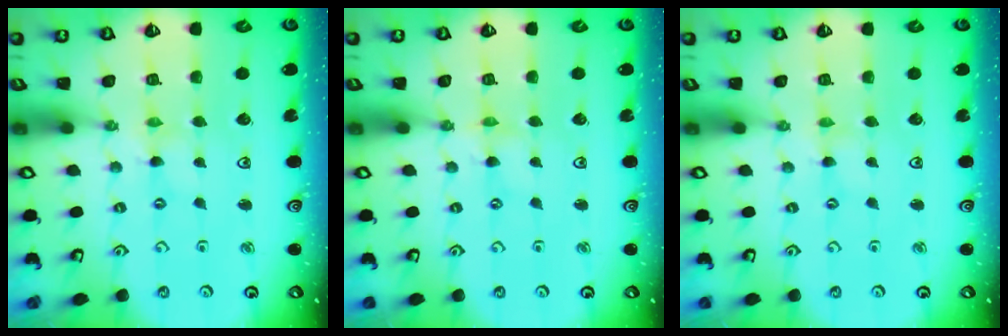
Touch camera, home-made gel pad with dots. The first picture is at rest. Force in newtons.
{"total": 1.1, "press": 1.1, "slide": 0.1}
{"total": 0.0}